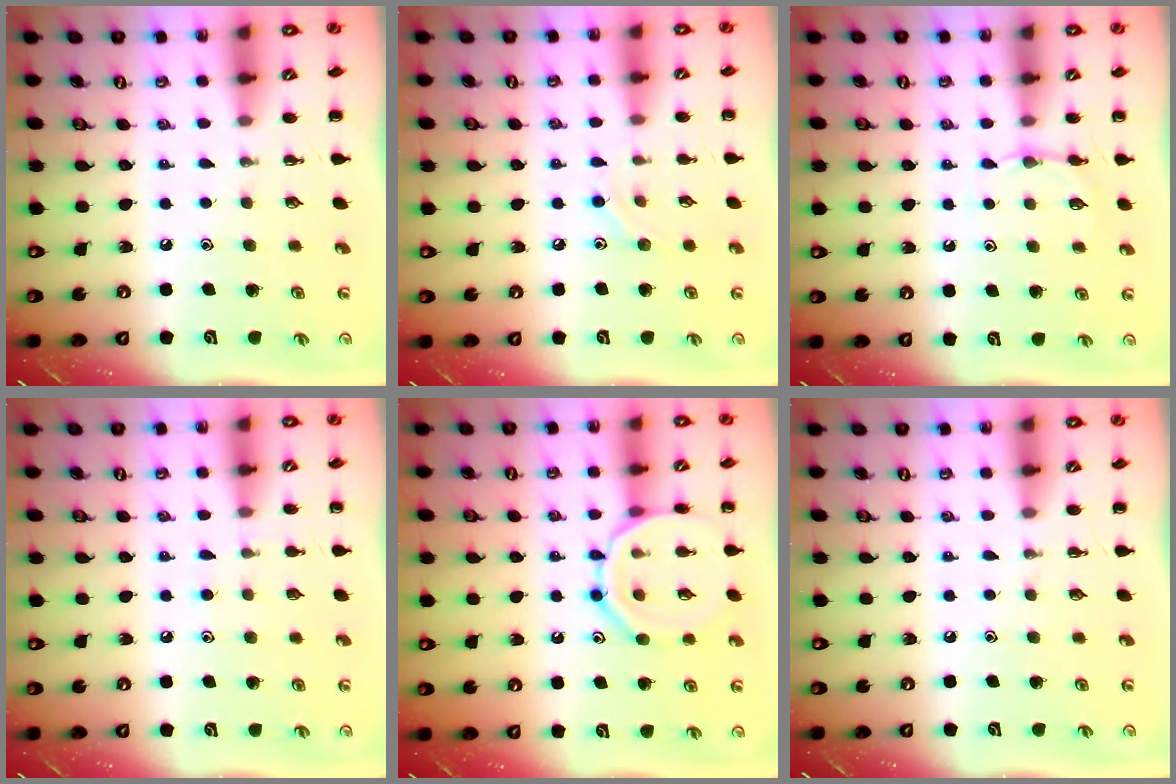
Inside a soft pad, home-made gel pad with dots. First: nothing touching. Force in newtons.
{"total": 6.7, "press": 6.6, "slide": 1.1}
{"total": 4.4, "press": 4.1, "slide": 1.5}
{"total": 5.4, "press": 5.2, "slide": 1.6}
{"total": 13.3, "press": 13.3, "slide": 0.5}
{"total": 0.0}